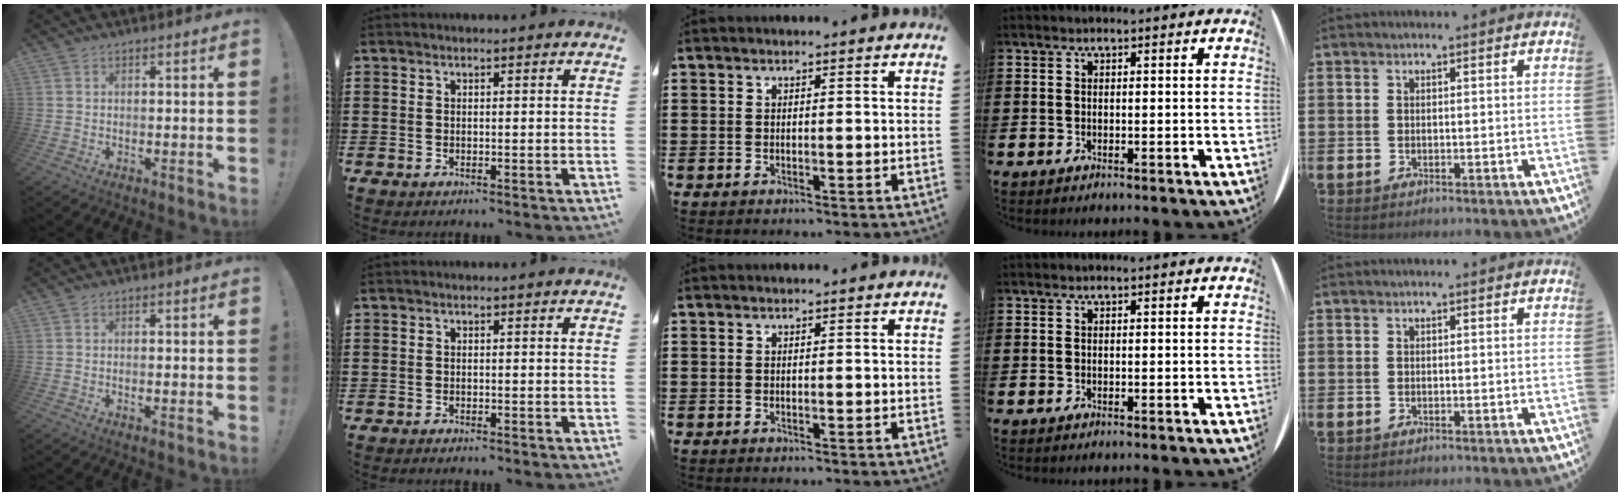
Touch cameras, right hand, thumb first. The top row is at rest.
{"thumb": {"total": 0.9, "force": [-0.4, 0.0, 0.7], "torque": [-0.008, -0.003, -0.009]}, "index": {"total": 0.7, "force": [-0.7, 0.0, 0.0], "torque": [-0.001, -0.003, -0.014]}}